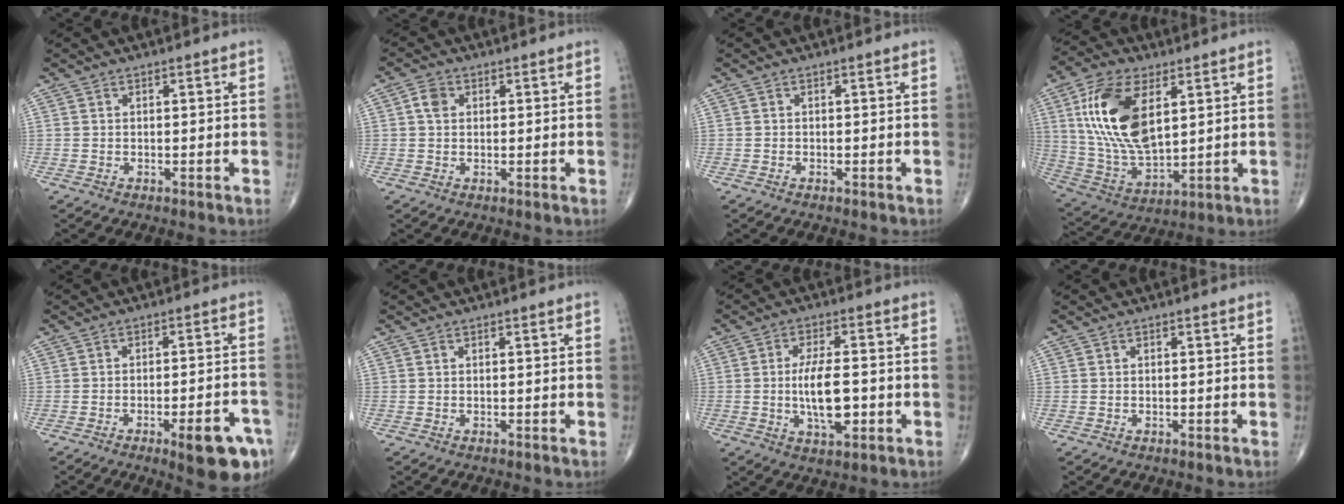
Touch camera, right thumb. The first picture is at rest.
{"total": 2.8, "force": [0.7, 2.2, 1.6], "torque": [-0.027, 0.004, 0.009]}
{"total": 0.0}
{"total": 18.2, "force": [5.6, 9.2, 14.6], "torque": [-0.281, -0.018, 0.111]}
{"total": 11.0, "force": [-5.6, 2.8, 9.1], "torque": [-0.107, 0.024, -0.067]}
{"total": 0.0}
{"total": 9.3, "force": [-1.2, 3.7, 8.4], "torque": [-0.150, 0.001, -0.020]}
{"total": 0.0}